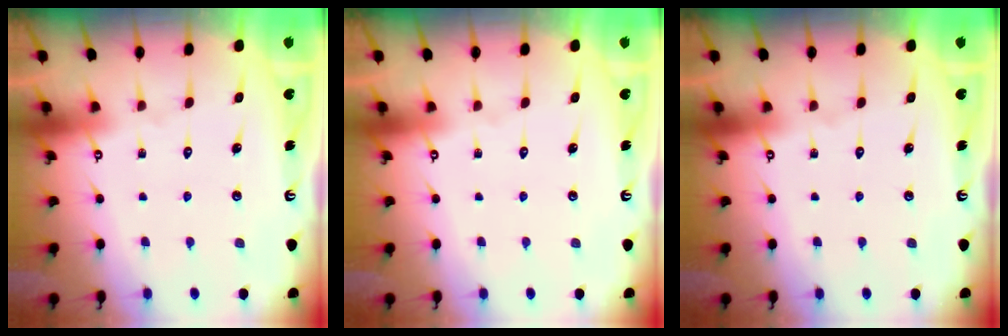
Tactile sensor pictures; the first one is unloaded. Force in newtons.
{"total": 0.0}
{"total": 0.0}